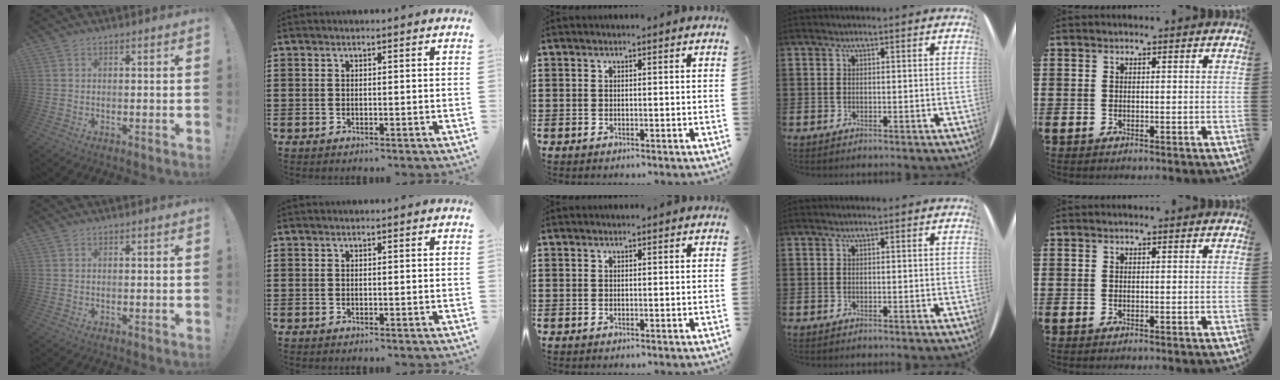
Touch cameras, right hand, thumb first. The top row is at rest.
{}